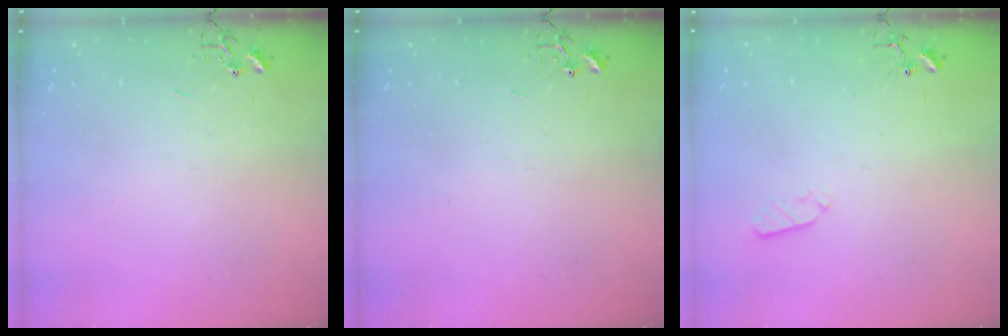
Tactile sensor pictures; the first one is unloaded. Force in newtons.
{"total": 0.0}
{"total": 3.2, "press": 3.1, "slide": 0.5}